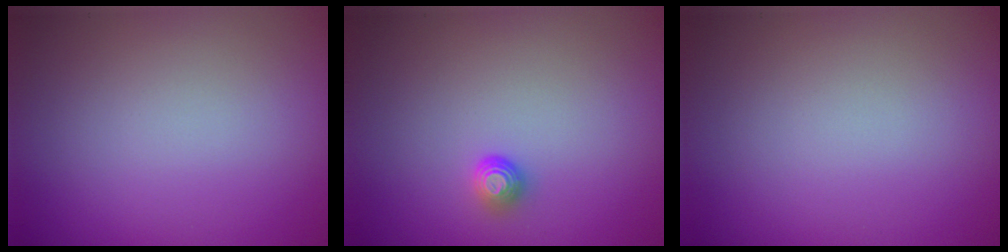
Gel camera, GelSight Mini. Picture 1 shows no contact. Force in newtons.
{"total": 1.2, "press": 1.0, "slide": 0.6}
{"total": 0.0}